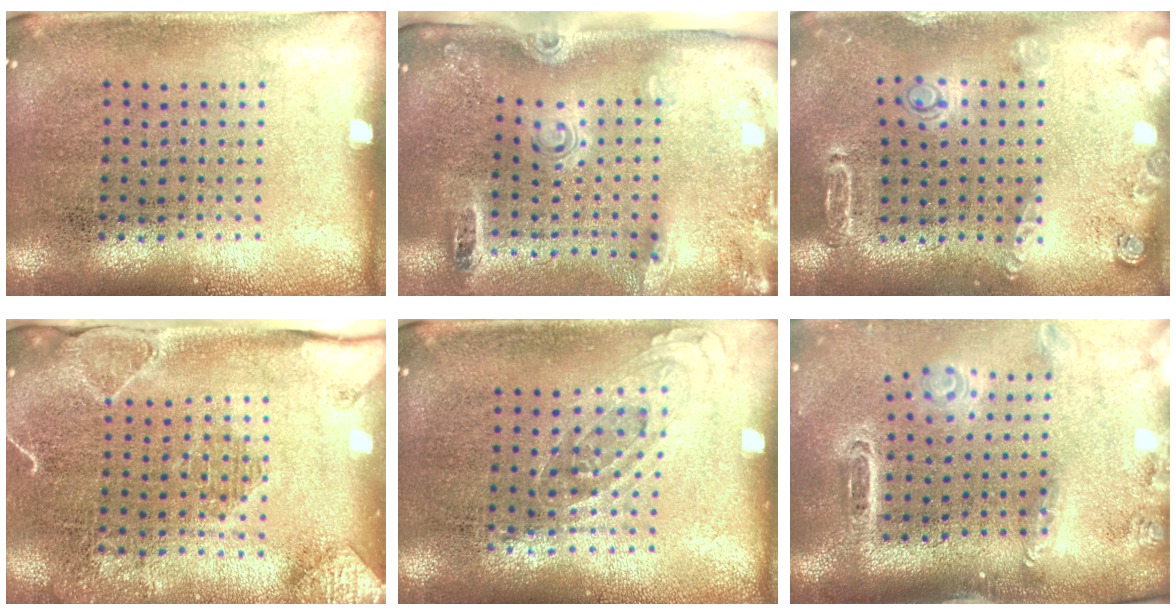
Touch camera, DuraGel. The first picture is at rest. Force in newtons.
{"total": 2.9, "press": 2.0, "slide": 2.1}
{"total": 1.8, "press": 1.8, "slide": 0.1}
{"total": 2.0, "press": 2.0, "slide": 0.1}
{"total": 0.8, "press": 0.6, "slide": 0.5}
{"total": 2.9, "press": 2.1, "slide": 2.0}